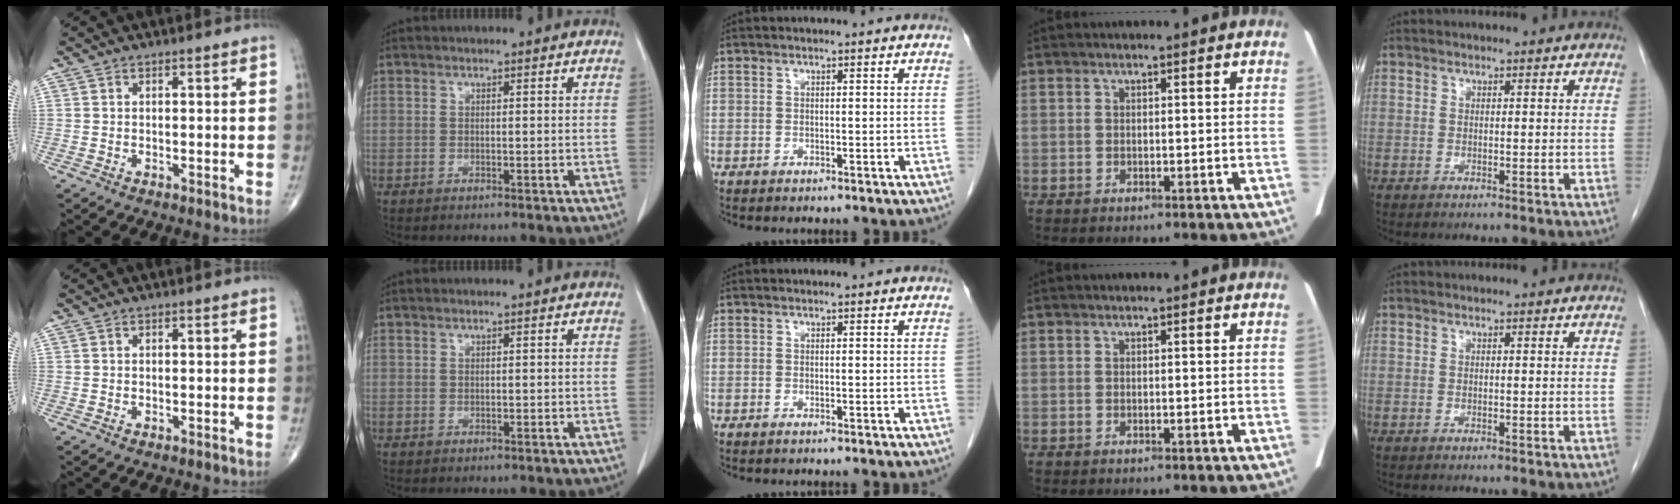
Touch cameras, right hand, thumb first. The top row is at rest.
{}